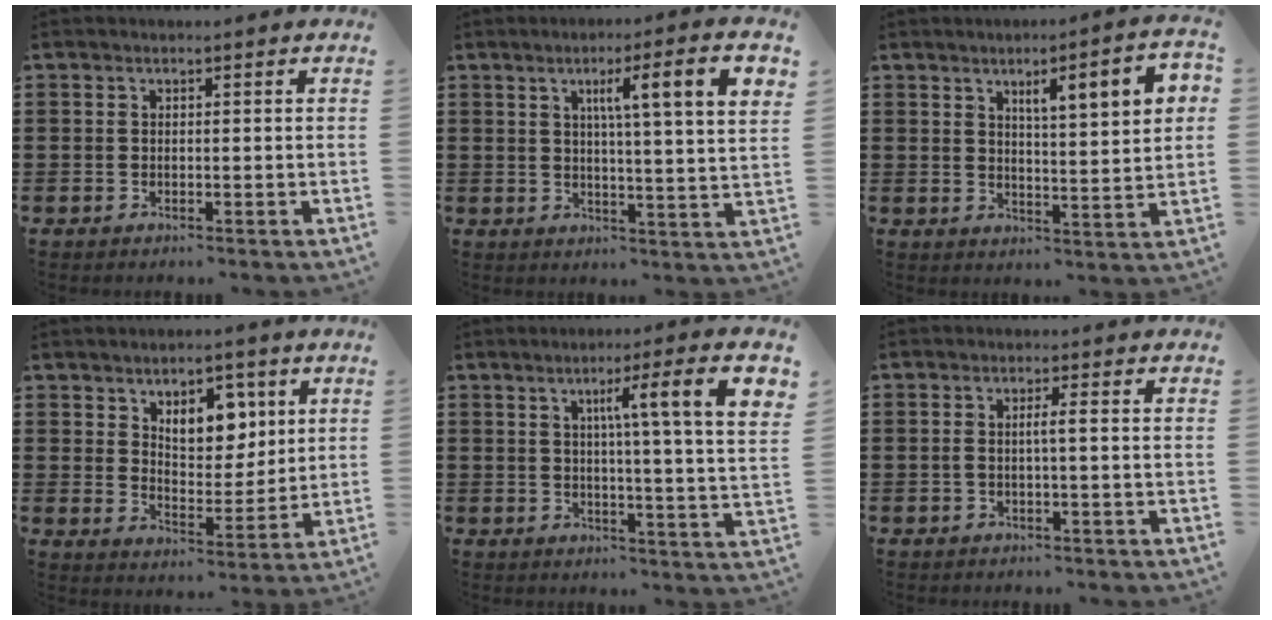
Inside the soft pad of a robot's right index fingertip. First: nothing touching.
{"total": 8.1, "force": [3.2, 0.4, 7.4], "torque": [-0.127, -0.011, 0.043]}
{"total": 6.5, "force": [2.7, 1.1, 5.8], "torque": [-0.101, -0.006, 0.035]}
{"total": 6.9, "force": [3.9, 4.4, 3.7], "torque": [-0.067, -0.004, 0.065]}
{"total": 9.6, "force": [3.7, 0.1, 8.8], "torque": [-0.151, -0.006, 0.052]}
{"total": 1.9, "force": [-0.4, -0.1, 1.9], "torque": [-0.036, 0.000, -0.009]}